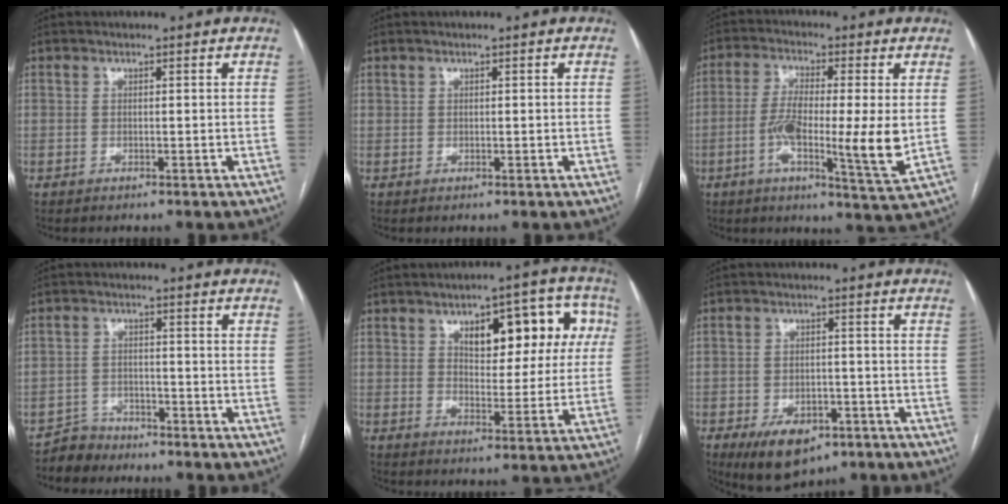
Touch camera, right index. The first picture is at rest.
{"total": 0.6, "force": [0.4, 0.3, 0.3], "torque": [-0.003, 0.002, 0.009]}
{"total": 12.4, "force": [-1.4, 1.2, 12.3], "torque": [-0.213, -0.014, -0.030]}
{"total": 3.6, "force": [-3.2, 1.5, -0.9], "torque": [0.019, 0.001, -0.060]}
{"total": 13.0, "force": [4.5, 5.9, 10.7], "torque": [-0.124, 0.036, 0.064]}
{"total": 8.9, "force": [-5.2, 4.9, 5.2], "torque": [-0.083, -0.004, -0.074]}